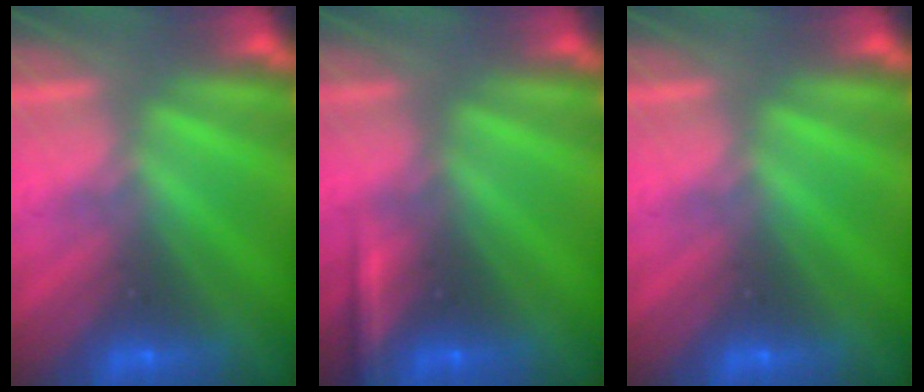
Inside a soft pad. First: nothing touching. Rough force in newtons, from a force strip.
{"total": 2.3}
{"total": 0.0}